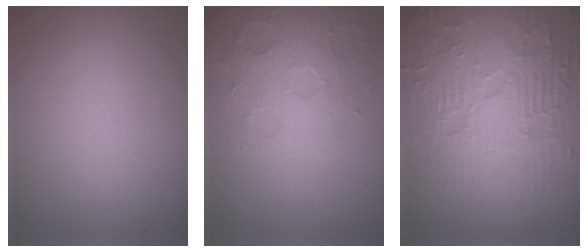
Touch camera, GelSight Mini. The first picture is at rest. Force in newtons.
{"total": 4.6, "press": 4.3, "slide": 1.6}
{"total": 10.4, "press": 7.0, "slide": 7.6}